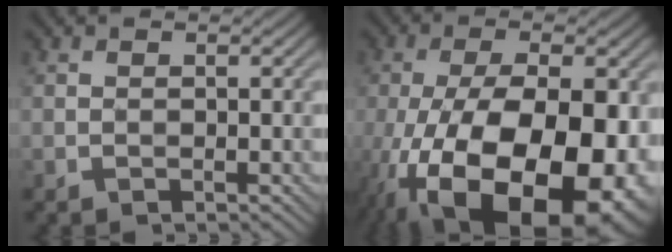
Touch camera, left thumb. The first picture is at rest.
{"total": 21.0, "force": [-8.6, 10.2, 16.3], "torque": [-0.267, -0.048, -0.111]}